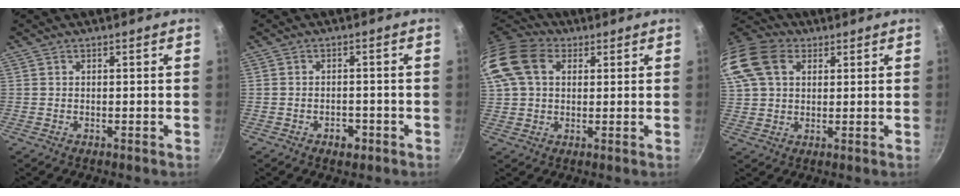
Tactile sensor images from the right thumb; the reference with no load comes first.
{"total": 2.8, "force": [-1.5, 1.8, 1.6], "torque": [-0.014, 0.015, -0.017]}
{"total": 17.6, "force": [5.4, 12.7, 11.0], "torque": [-0.247, 0.029, 0.087]}
{"total": 18.8, "force": [6.9, 13.4, 11.3], "torque": [-0.263, 0.032, 0.122]}